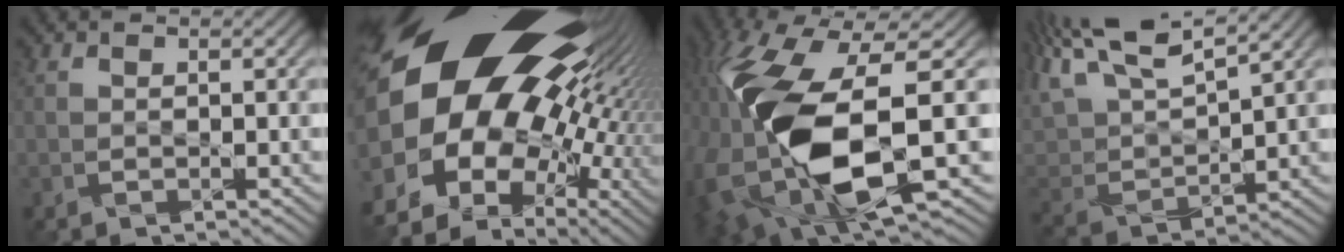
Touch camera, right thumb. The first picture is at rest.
{"total": 22.0, "force": [5.7, 14.7, 15.3], "torque": [-0.287, -0.013, 0.106]}
{"total": 16.6, "force": [-2.4, 7.8, 14.4], "torque": [-0.332, -0.023, -0.035]}
{"total": 11.4, "force": [8.3, 3.6, 7.0], "torque": [-0.176, 0.035, 0.150]}